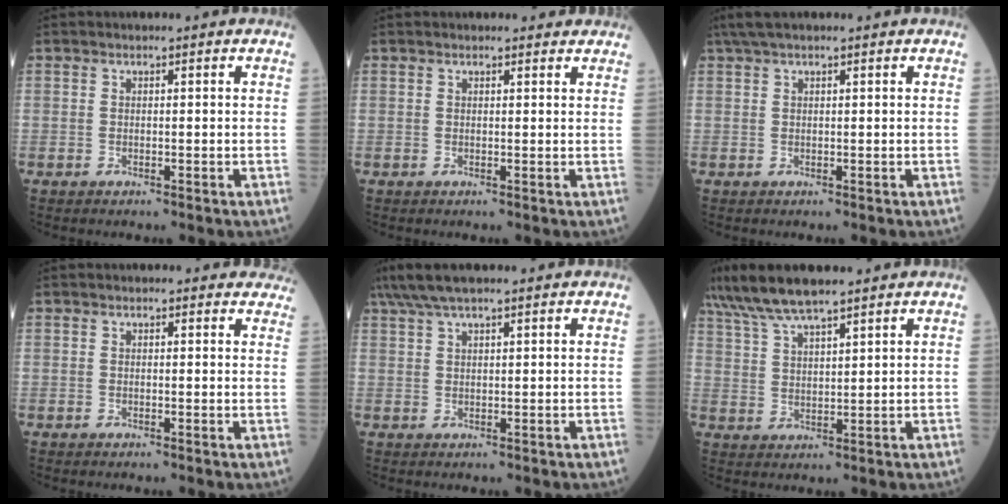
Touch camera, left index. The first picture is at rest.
{"total": 3.6, "force": [3.3, 1.0, 1.0], "torque": [-0.009, 0.014, 0.031]}
{"total": 3.6, "force": [2.8, 0.4, 2.3], "torque": [-0.044, 0.033, 0.053]}
{"total": 5.4, "force": [5.0, 1.8, 0.9], "torque": [0.017, -0.001, 0.030]}
{"total": 6.3, "force": [5.0, 0.8, 3.7], "torque": [-0.076, 0.038, 0.093]}
{"total": 8.5, "force": [7.1, 0.7, 4.5], "torque": [-0.094, 0.027, 0.136]}